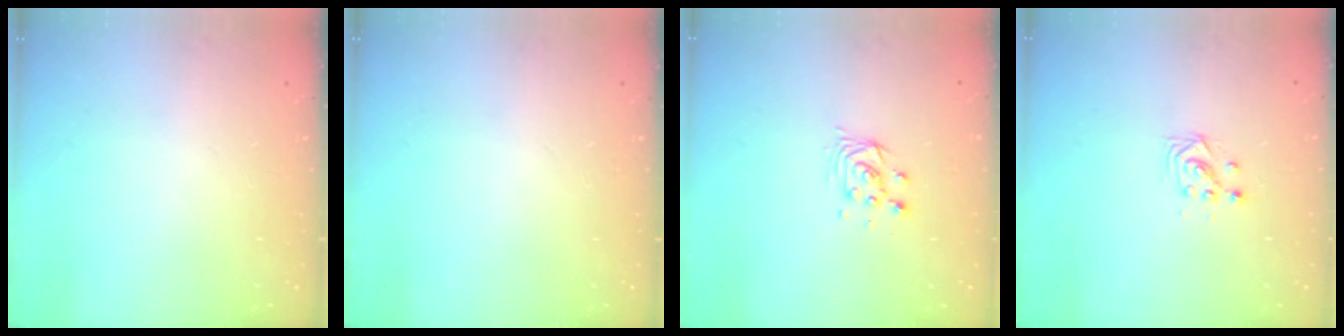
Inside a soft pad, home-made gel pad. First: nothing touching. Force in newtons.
{"total": 0.0}
{"total": 4.2, "press": 4.2, "slide": 0.3}
{"total": 3.0, "press": 3.0, "slide": 0.2}